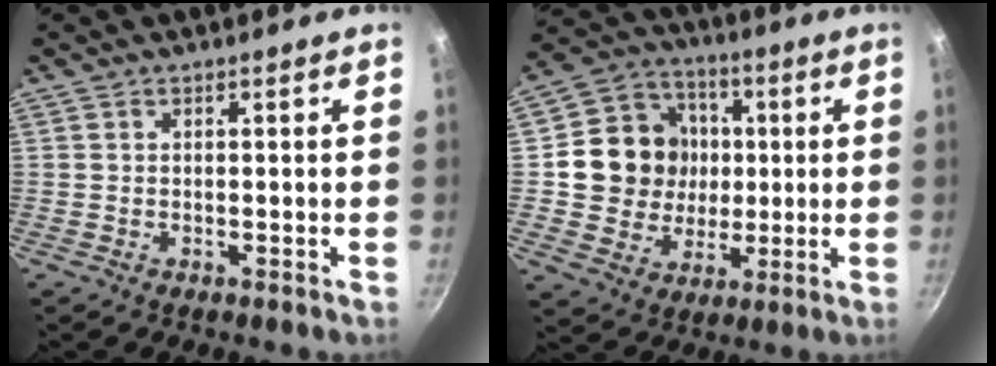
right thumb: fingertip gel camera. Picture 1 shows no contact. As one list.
[{"total": 15.4, "force": [1.3, 14.1, 6.1], "torque": [-0.079, 0.018, 0.021]}]